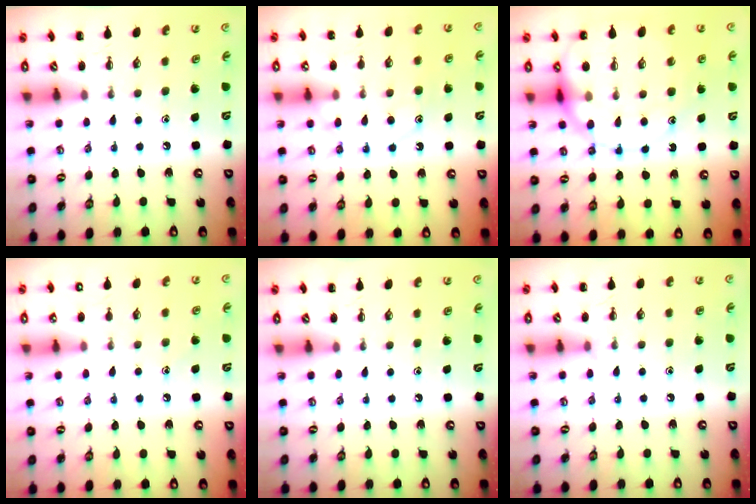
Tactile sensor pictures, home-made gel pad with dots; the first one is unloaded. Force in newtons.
{"total": 11.9, "press": 11.9, "slide": 0.9}
{"total": 17.6, "press": 17.3, "slide": 2.9}
{"total": 7.0, "press": 6.7, "slide": 1.9}
{"total": 0.0}
{"total": 6.1, "press": 5.8, "slide": 2.0}